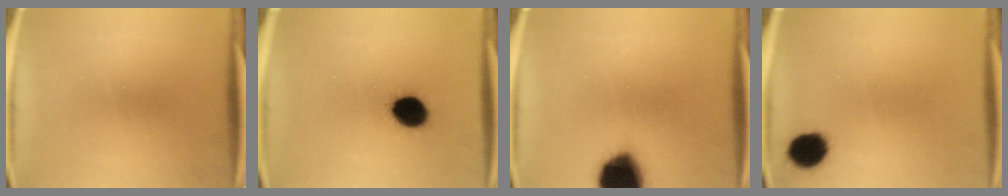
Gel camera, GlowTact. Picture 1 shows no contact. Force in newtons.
{"total": 9.2}
{"total": 17.6}
{"total": 7.4}